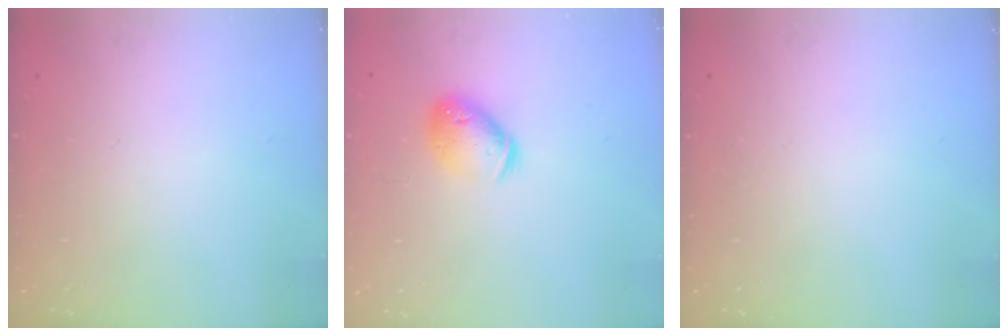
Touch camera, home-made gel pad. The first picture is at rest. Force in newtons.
{"total": 10.5, "press": 10.4, "slide": 1.5}
{"total": 0.0}